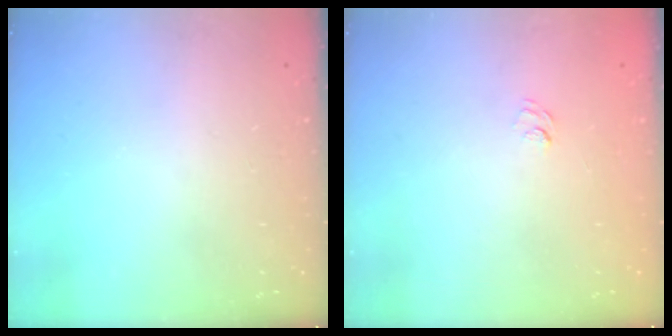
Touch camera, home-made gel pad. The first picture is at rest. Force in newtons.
{"total": 6.8, "press": 6.7, "slide": 1.1}